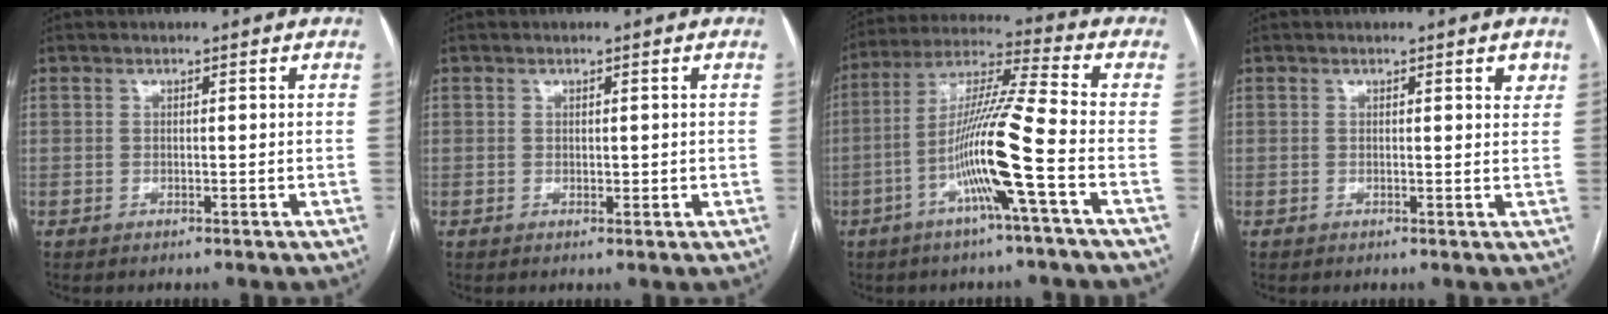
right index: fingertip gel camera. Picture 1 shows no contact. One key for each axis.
{"total": 1.3, "fx": 0.2, "fy": 0.9, "fz": 0.8, "tx": -0.010, "ty": 0.000, "tz": 0.005}
{"total": 13.2, "fx": -4.4, "fy": -1.2, "fz": 12.3, "tx": -0.235, "ty": 0.004, "tz": -0.089}
{"total": 1.9, "fx": 1.2, "fy": 0.5, "fz": 1.4, "tx": -0.014, "ty": -0.004, "tz": 0.012}